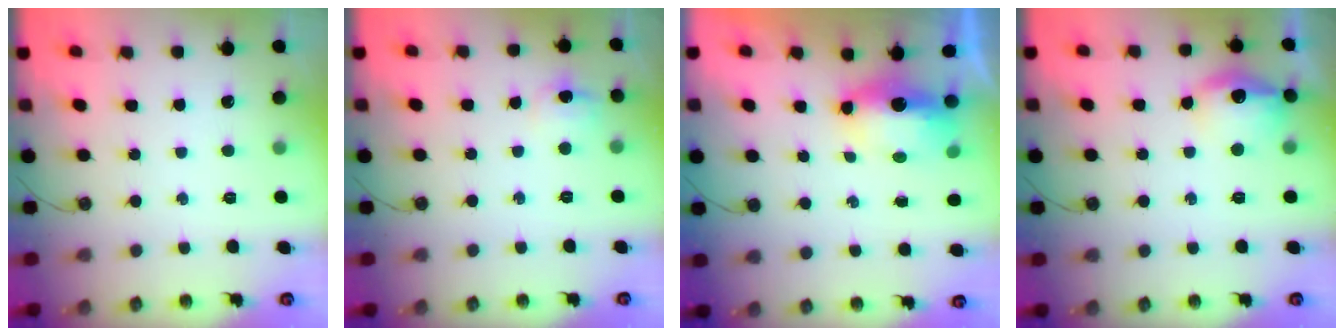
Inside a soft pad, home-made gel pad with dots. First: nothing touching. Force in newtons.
{"total": 6.6, "press": 6.6, "slide": 0.7}
{"total": 10.8, "press": 8.3, "slide": 7.0}
{"total": 14.0, "press": 13.9, "slide": 1.0}